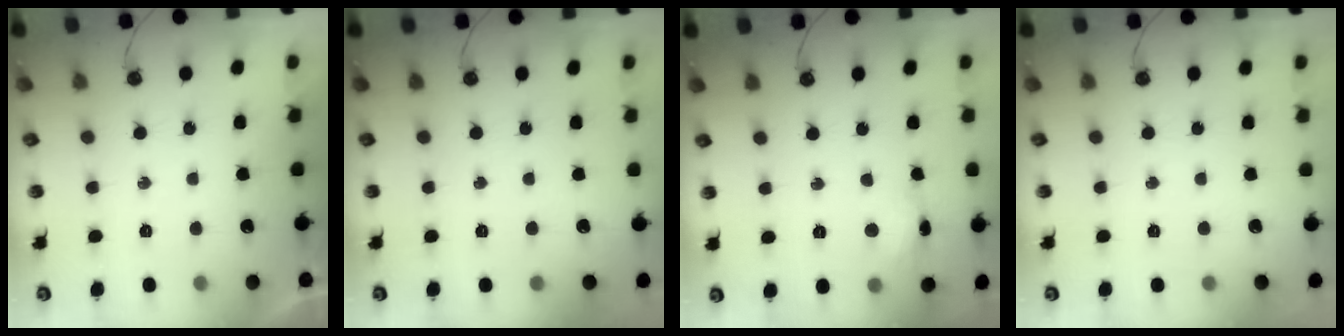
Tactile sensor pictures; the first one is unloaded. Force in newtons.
{"total": 0.0}
{"total": 6.5, "press": 6.4, "slide": 0.6}
{"total": 0.0}